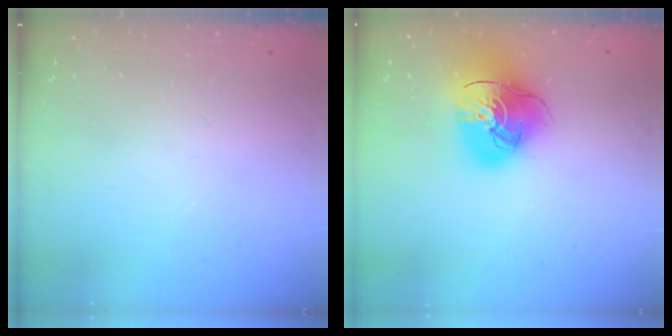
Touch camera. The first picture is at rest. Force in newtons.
{"total": 17.2, "press": 17.1, "slide": 2.0}